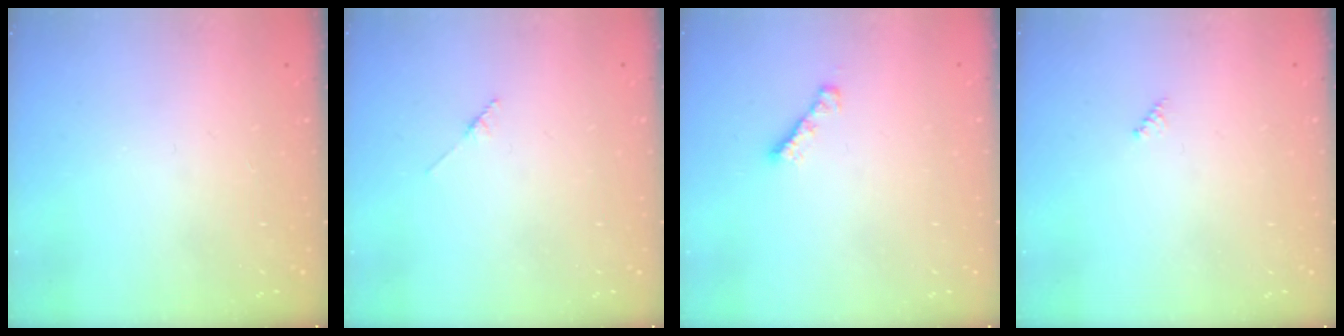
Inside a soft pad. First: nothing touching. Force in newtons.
{"total": 1.7, "press": 1.6, "slide": 0.2}
{"total": 2.3, "press": 2.3, "slide": 0.4}
{"total": 2.0, "press": 2.0, "slide": 0.2}